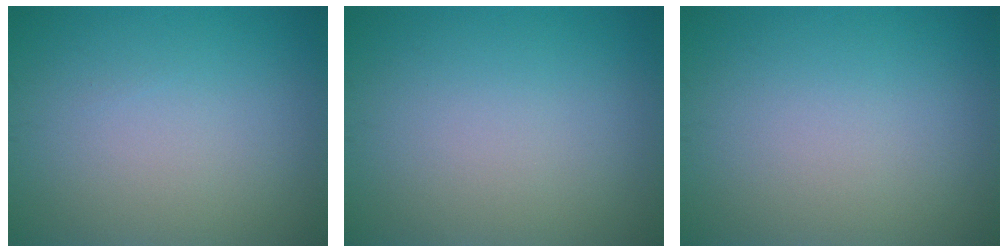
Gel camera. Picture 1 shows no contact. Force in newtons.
{"total": 0.0}
{"total": 0.0}